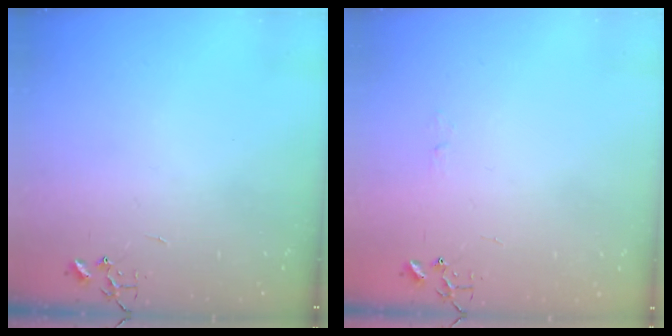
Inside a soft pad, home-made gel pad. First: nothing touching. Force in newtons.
{"total": 3.6, "press": 3.6, "slide": 0.4}